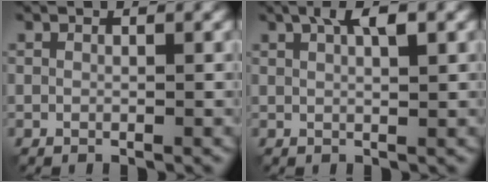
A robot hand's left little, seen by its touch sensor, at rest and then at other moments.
{"total": 3.3, "force": [1.5, 0.8, 2.8], "torque": [-0.045, 0.007, 0.023]}